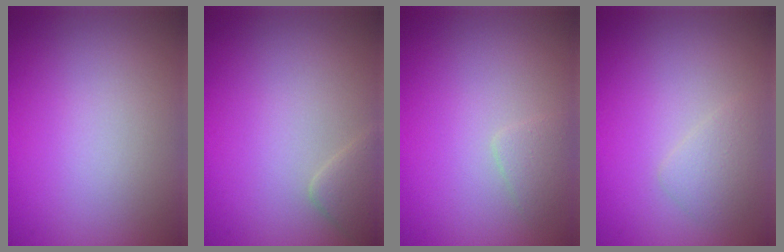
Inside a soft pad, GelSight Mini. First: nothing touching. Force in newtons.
{"total": 1.7, "press": 1.7, "slide": 0.1}
{"total": 1.1, "press": 1.1, "slide": 0.0}
{"total": 1.7, "press": 1.7, "slide": 0.1}